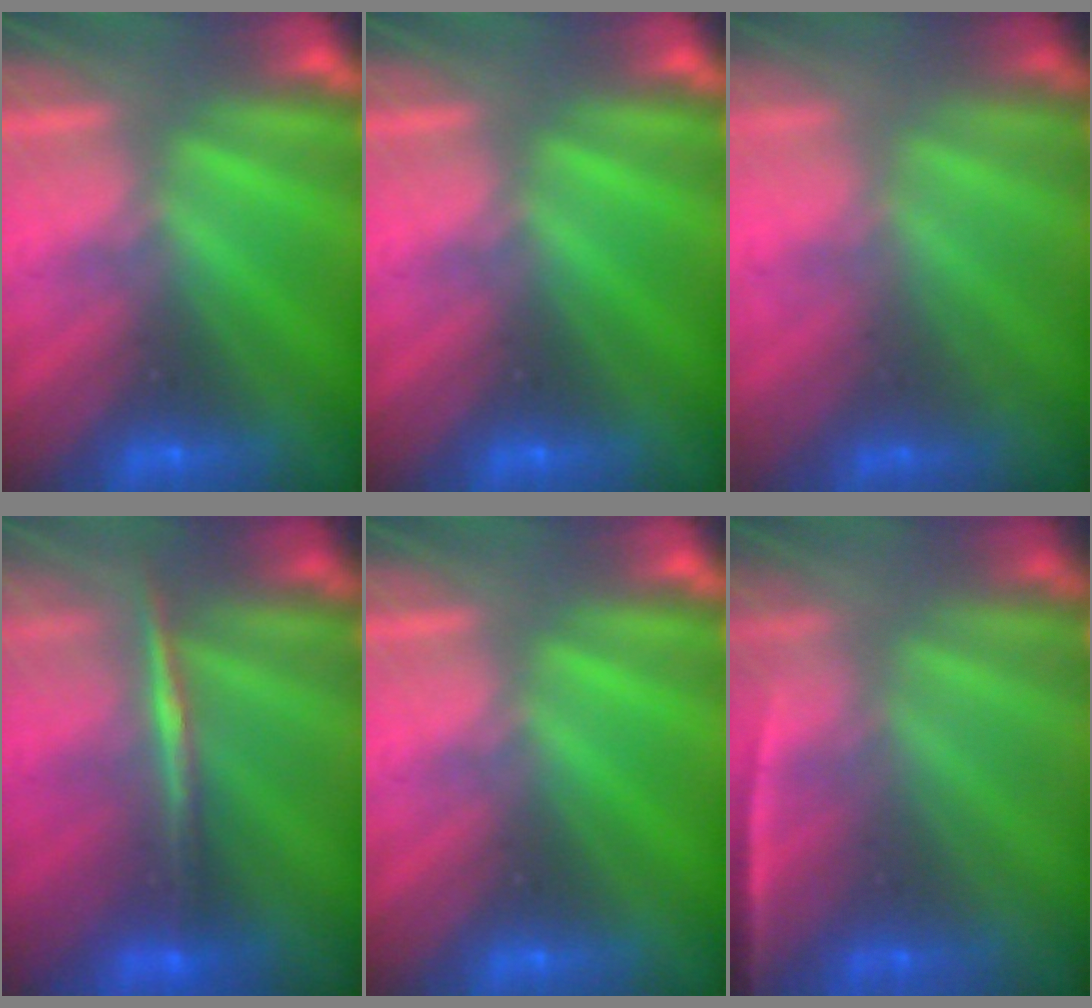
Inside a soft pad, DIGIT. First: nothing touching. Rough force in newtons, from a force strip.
{"total": 0.0}
{"total": 1.7}
{"total": 1.9}
{"total": 0.0}
{"total": 1.4}